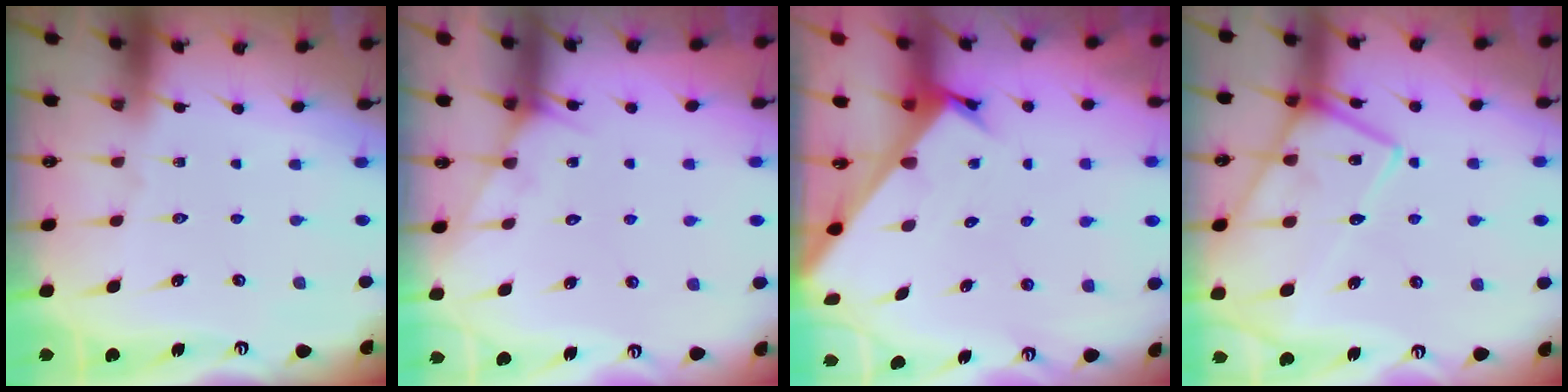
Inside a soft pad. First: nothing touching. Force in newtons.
{"total": 5.6, "press": 5.6, "slide": 0.4}
{"total": 2.6, "press": 2.6, "slide": 0.2}
{"total": 17.6, "press": 17.5, "slide": 1.4}